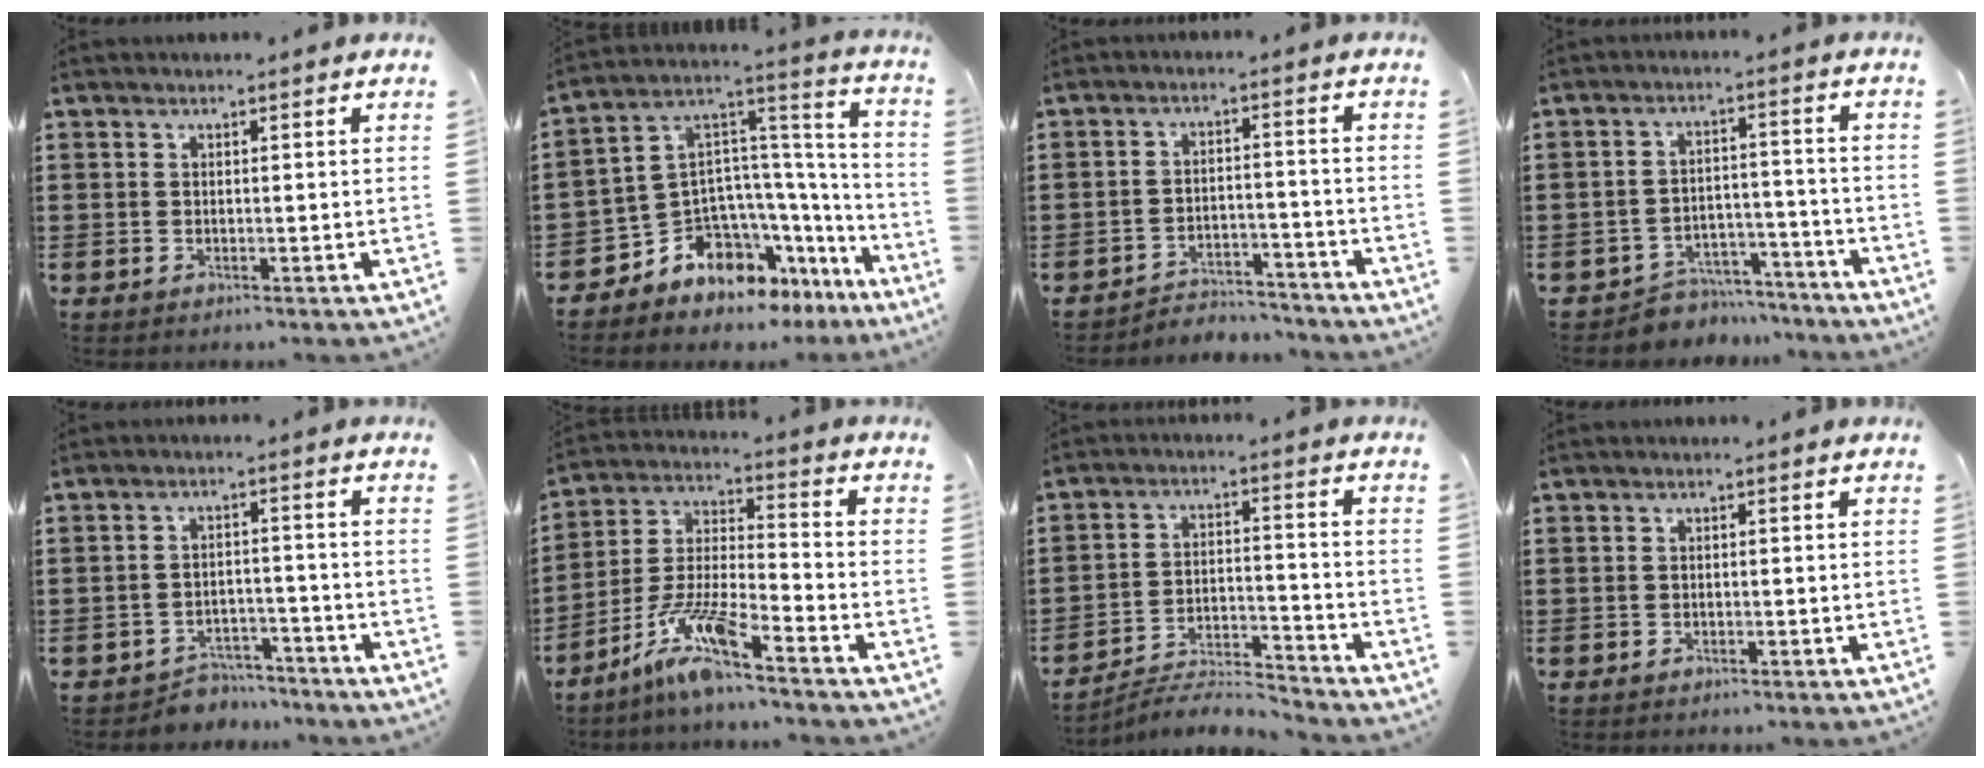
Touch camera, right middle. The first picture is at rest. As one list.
[{"total": 8.0, "force": [-6.5, 4.3, 1.5], "torque": [-0.058, -0.017, -0.130]}, {"total": 3.9, "force": [-3.8, 0.8, 0.2], "torque": [-0.009, 0.007, -0.083]}, {"total": 5.2, "force": [-5.1, 1.2, 0.1], "torque": [-0.004, 0.017, -0.105]}, {"total": 3.9, "force": [-3.8, 0.8, -0.1], "torque": [-0.006, 0.003, -0.082]}, {"total": 10.2, "force": [-7.8, 0.7, 6.5], "torque": [-0.156, -0.014, -0.159]}, {"total": 5.5, "force": [-5.4, 0.3, 0.9], "torque": [-0.024, 0.003, -0.111]}, {"total": 0.5, "force": [-0.5, 0.2, 0.1], "torque": [-0.003, -0.001, -0.010]}]